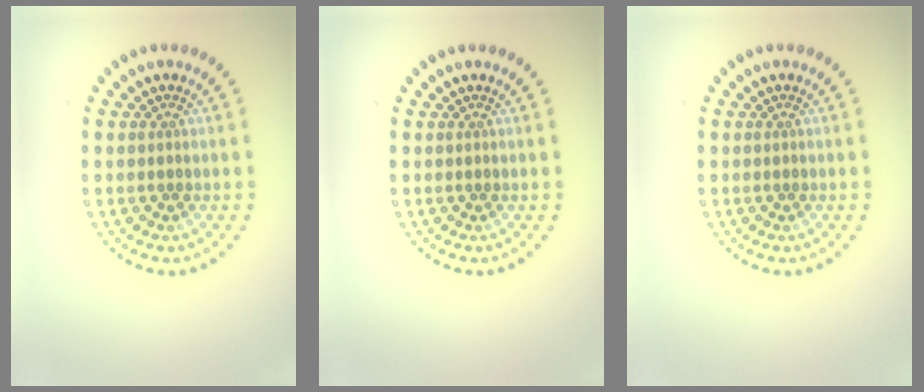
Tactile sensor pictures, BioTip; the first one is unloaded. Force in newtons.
{"total": 0.0}
{"total": 0.0}